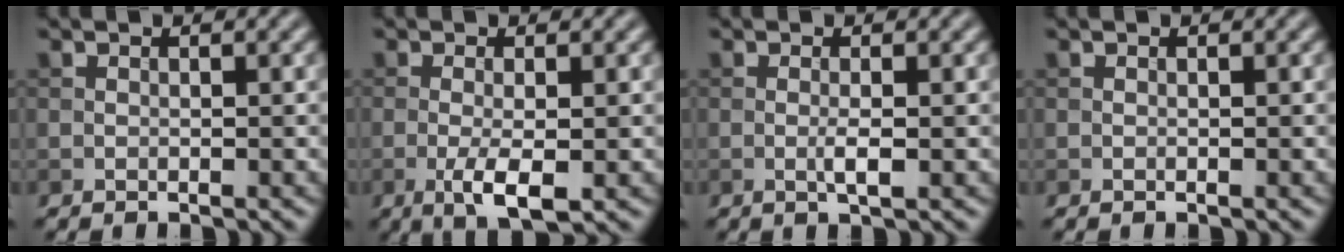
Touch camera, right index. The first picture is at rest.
{"total": 3.4, "force": [-1.0, 0.9, 3.1], "torque": [-0.060, -0.007, -0.018]}
{"total": 1.5, "force": [-0.3, 0.2, 1.4], "torque": [-0.029, -0.003, -0.007]}
{"total": 0.0}